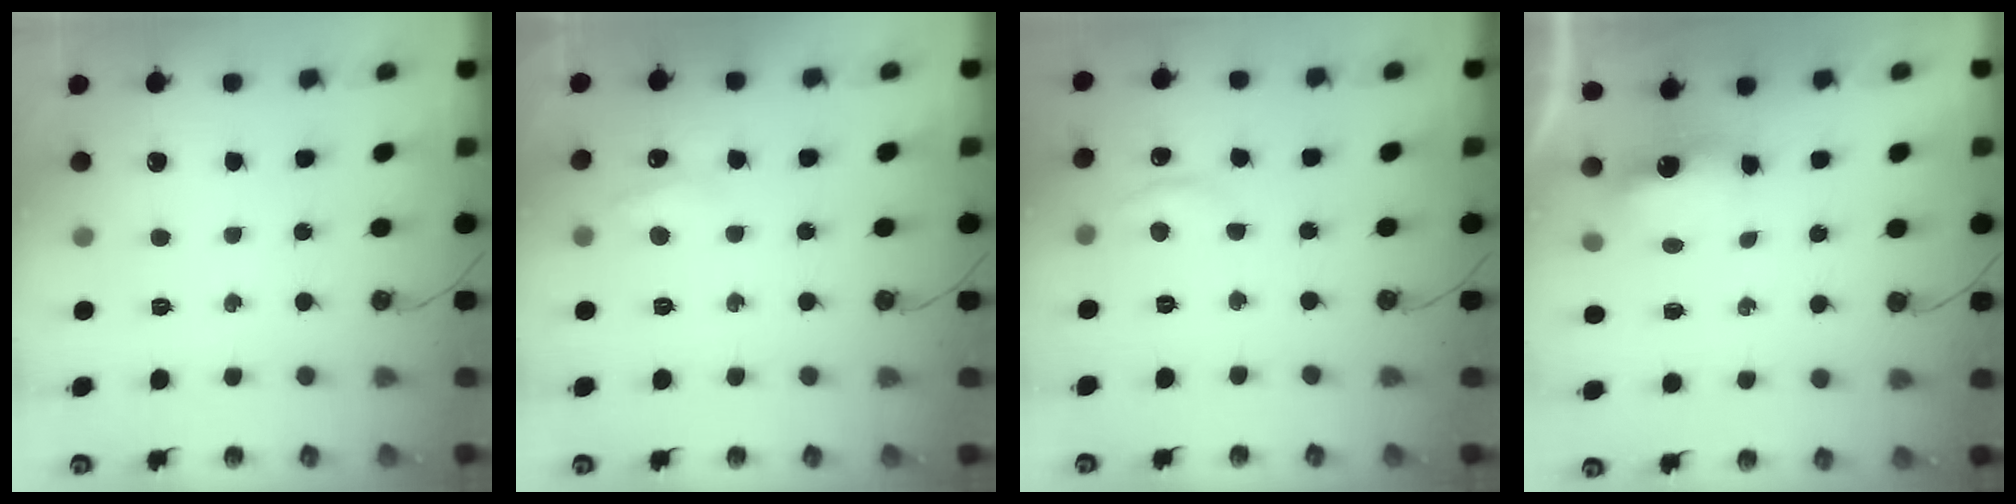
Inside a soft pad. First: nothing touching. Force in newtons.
{"total": 6.7, "press": 6.6, "slide": 0.8}
{"total": 3.5, "press": 3.4, "slide": 0.5}
{"total": 4.9, "press": 4.8, "slide": 0.6}